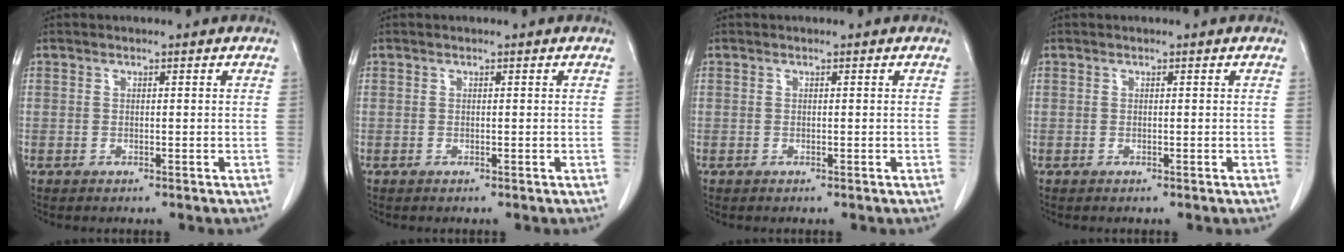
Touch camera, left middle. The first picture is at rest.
{"total": 0.0}
{"total": 0.0}
{"total": 0.0}